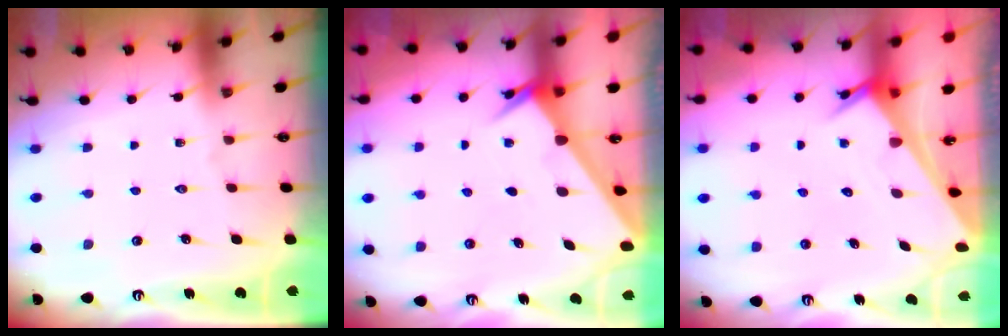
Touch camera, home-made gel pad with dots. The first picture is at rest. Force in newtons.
{"total": 2.2, "press": 2.2, "slide": 0.1}
{"total": 3.3, "press": 3.3, "slide": 0.3}